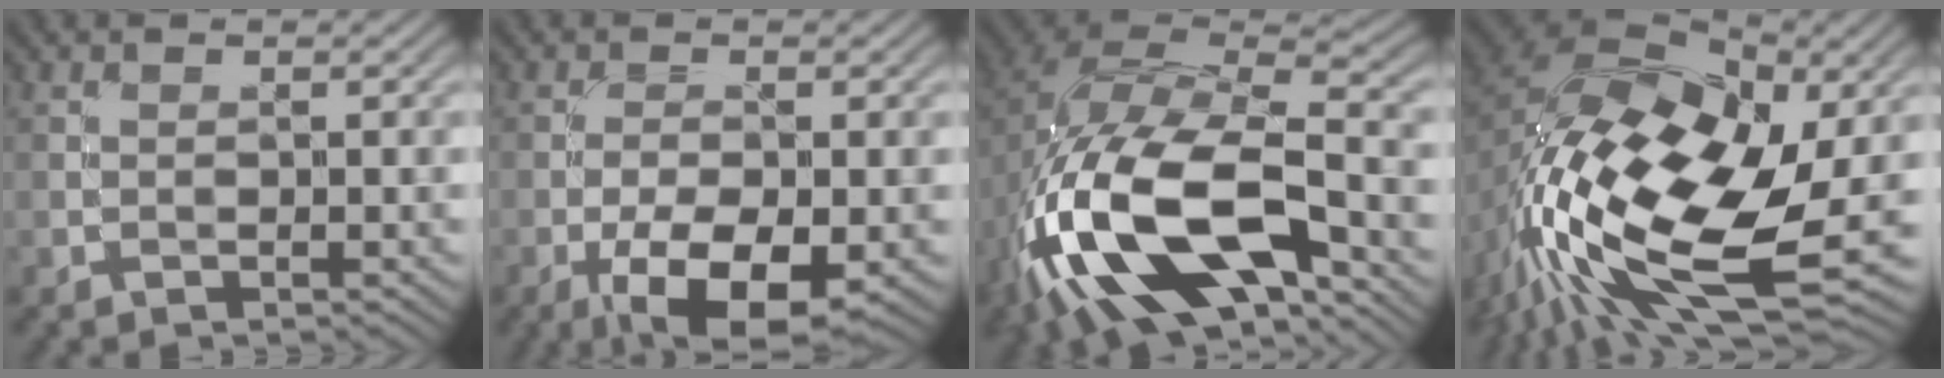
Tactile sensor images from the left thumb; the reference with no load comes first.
{"total": 8.9, "force": [-4.1, 3.6, 7.0], "torque": [-0.128, -0.013, -0.066]}
{"total": 18.4, "force": [-7.1, 9.0, 14.4], "torque": [-0.314, -0.029, -0.115]}
{"total": 18.5, "force": [-4.9, 10.6, 14.3], "torque": [-0.308, -0.031, -0.086]}